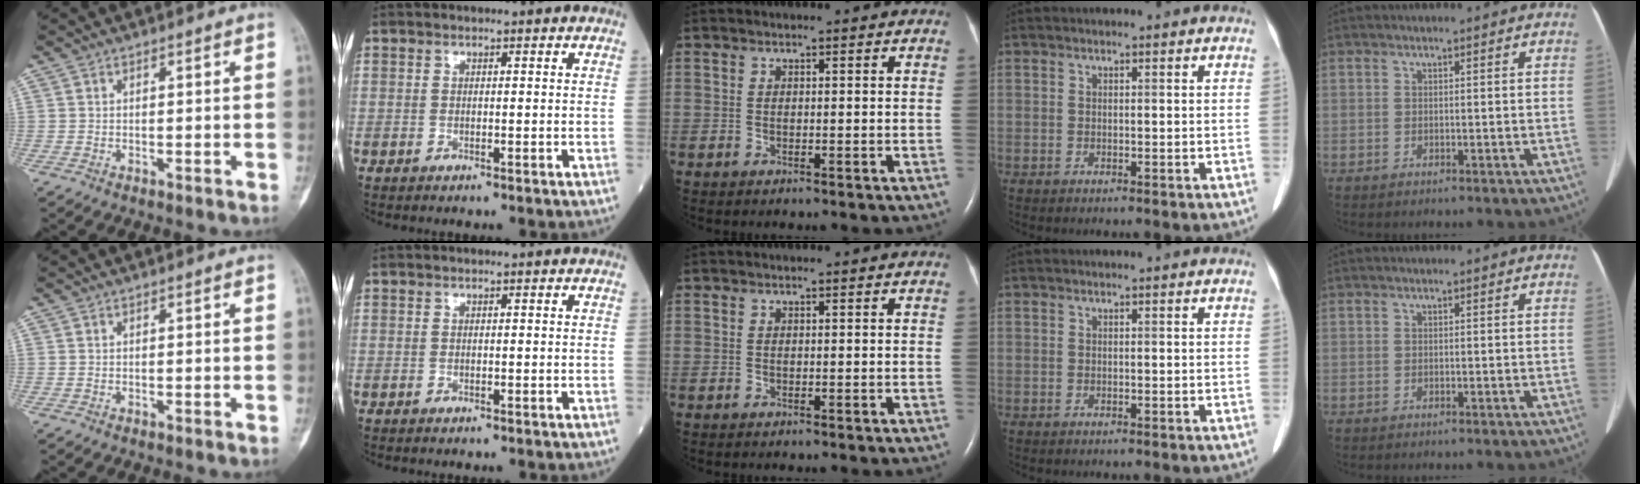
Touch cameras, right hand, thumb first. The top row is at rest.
{}